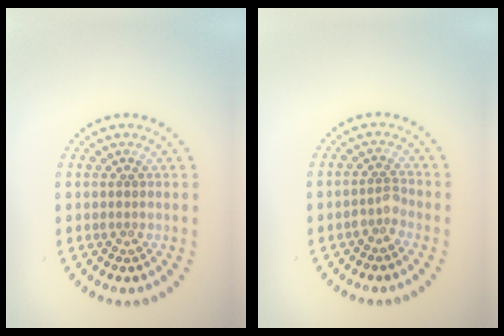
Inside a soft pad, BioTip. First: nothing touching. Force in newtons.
{"total": 1.5, "press": 1.2, "slide": 0.9}